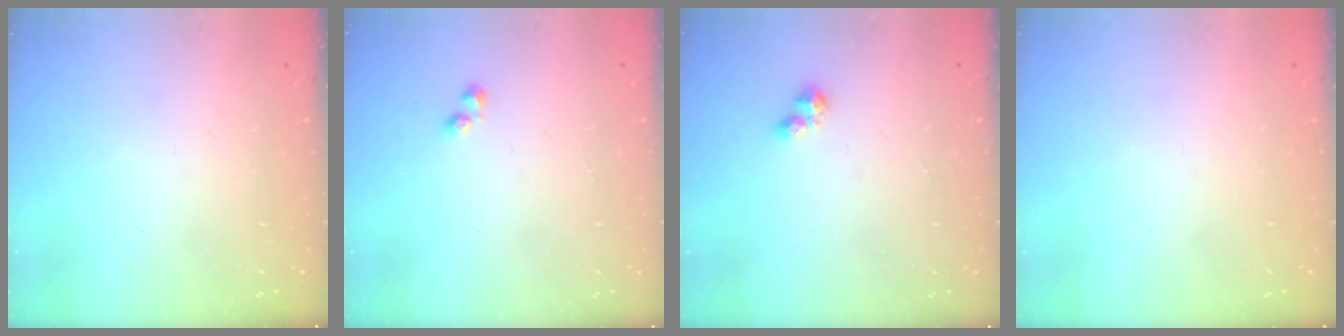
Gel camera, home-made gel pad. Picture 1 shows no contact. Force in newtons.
{"total": 1.4, "press": 1.4, "slide": 0.5}
{"total": 2.7, "press": 2.6, "slide": 0.5}
{"total": 0.0}